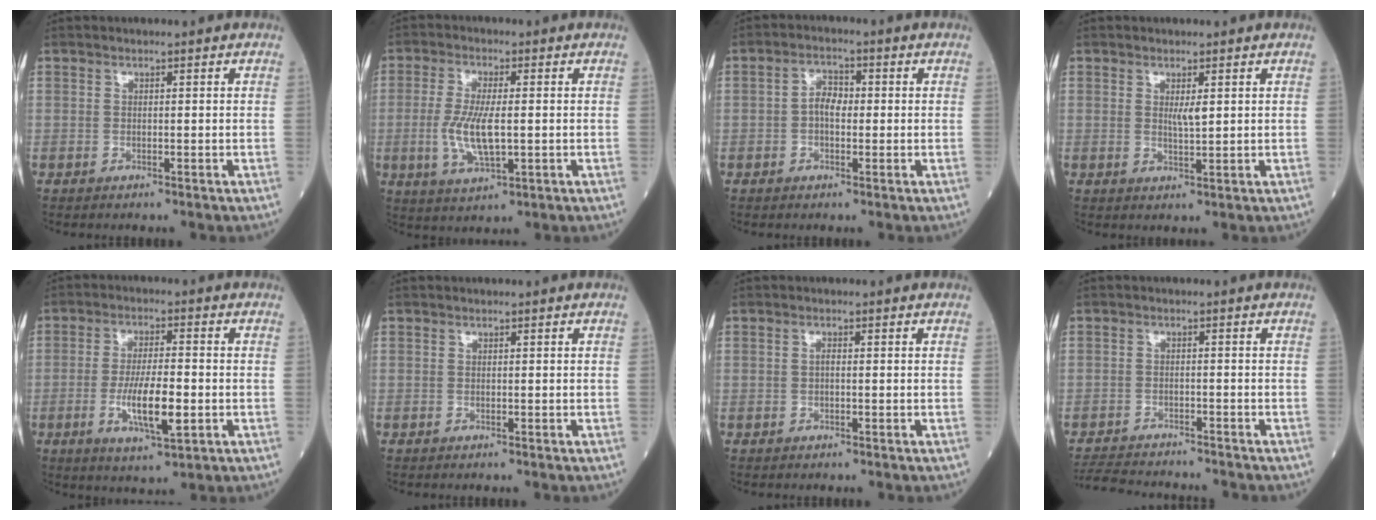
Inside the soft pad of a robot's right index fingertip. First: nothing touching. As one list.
[{"total": 7.4, "force": [-0.8, 2.0, 7.1], "torque": [-0.151, -0.009, -0.013]}, {"total": 3.2, "force": [-0.4, 2.0, 2.5], "torque": [-0.043, 0.013, -0.011]}, {"total": 1.9, "force": [0.7, 0.3, 1.8], "torque": [-0.032, -0.006, 0.012]}, {"total": 8.5, "force": [-2.0, 1.7, 8.0], "torque": [-0.150, -0.009, -0.036]}, {"total": 0.0}, {"total": 0.7, "force": [-0.2, 0.2, 0.6], "torque": [-0.012, 0.002, -0.004]}, {"total": 8.6, "force": [-8.3, 1.1, 2.1], "torque": [-0.037, -0.008, -0.128]}]